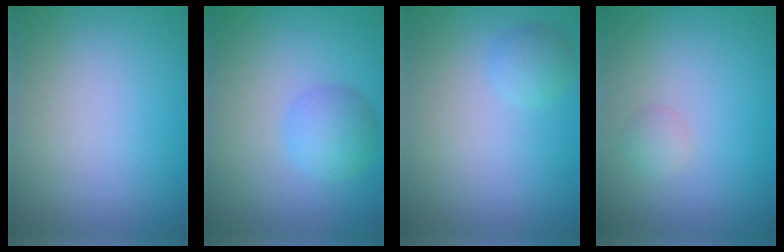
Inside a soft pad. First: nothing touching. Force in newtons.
{"total": 2.8, "press": 2.8, "slide": 0.1}
{"total": 1.5, "press": 1.5, "slide": 0.1}
{"total": 1.1, "press": 1.1, "slide": 0.0}